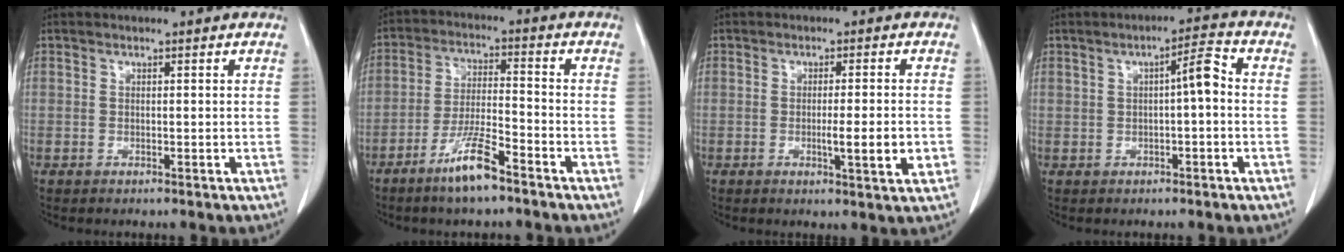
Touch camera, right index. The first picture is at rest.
{"total": 8.1, "force": [-5.5, 0.9, 5.9], "torque": [-0.117, -0.011, -0.106]}
{"total": 5.5, "force": [-1.2, 0.2, 5.3], "torque": [-0.079, -0.008, -0.017]}
{"total": 4.2, "force": [0.3, 0.8, 4.1], "torque": [-0.061, 0.017, 0.001]}